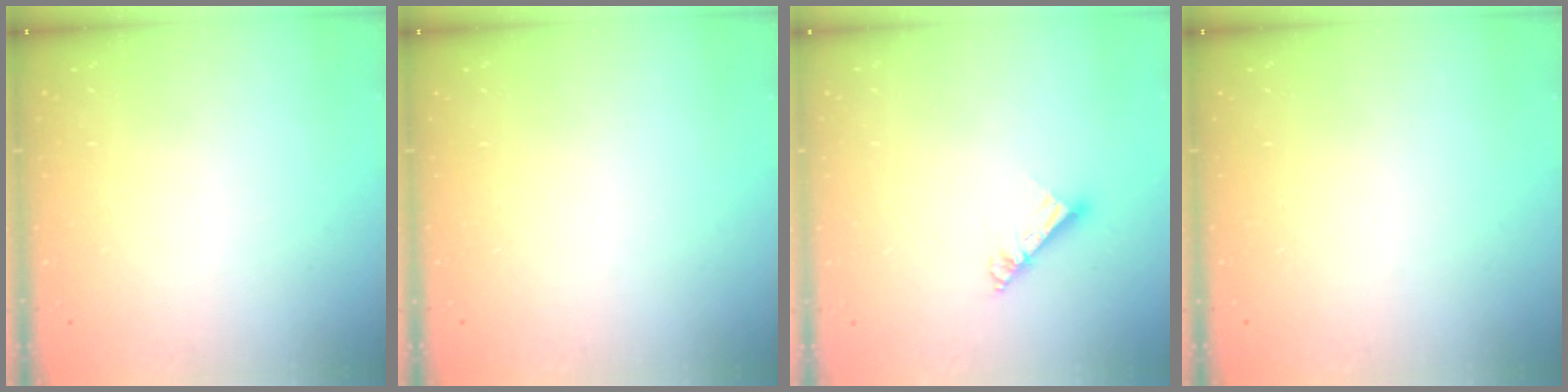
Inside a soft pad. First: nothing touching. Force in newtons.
{"total": 0.0}
{"total": 6.6, "press": 6.5, "slide": 0.7}
{"total": 0.0}